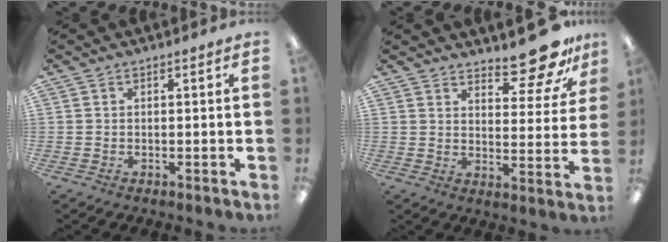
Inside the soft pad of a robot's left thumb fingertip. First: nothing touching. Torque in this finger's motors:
{"motor_torque": [-0.02, -0.06, -0.07, -0.26, 0.08]}